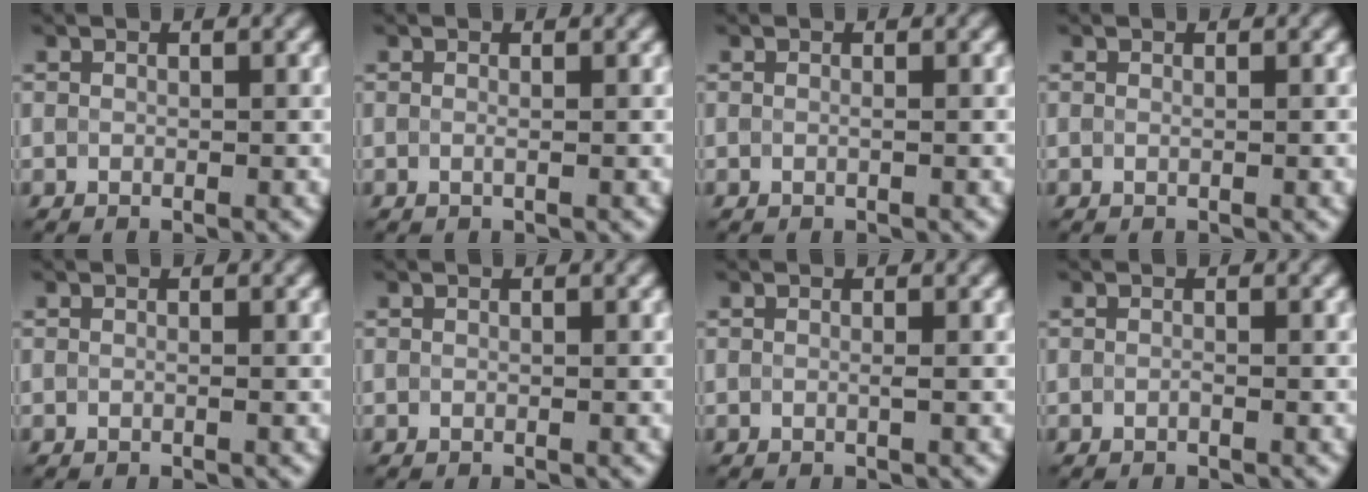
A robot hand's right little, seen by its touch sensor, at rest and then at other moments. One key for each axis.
{"total": 0.0}
{"total": 0.0}
{"total": 0.6, "fx": 0.3, "fy": 0.3, "fz": 0.4, "tx": -0.002, "ty": 0.000, "tz": -0.008}
{"total": 0.0}
{"total": 0.0}
{"total": 0.0}
{"total": 0.6, "fx": -0.5, "fy": -0.2, "fz": -0.2, "tx": 0.001, "ty": -0.005, "tz": -0.012}